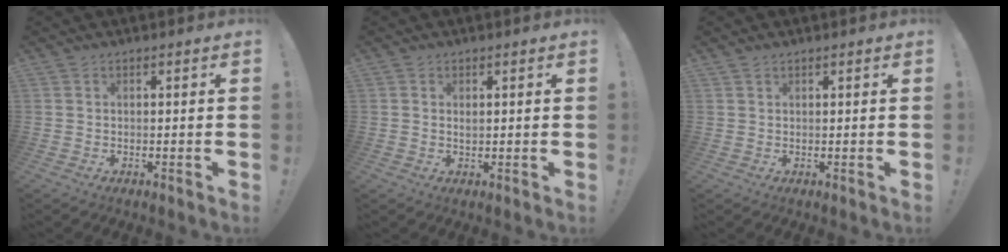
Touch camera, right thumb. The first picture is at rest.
{"total": 0.9, "force": [0.5, 0.6, 0.3], "torque": [0.003, -0.003, 0.008]}
{"total": 0.8, "force": [0.7, 0.2, 0.2], "torque": [-0.001, -0.002, 0.013]}